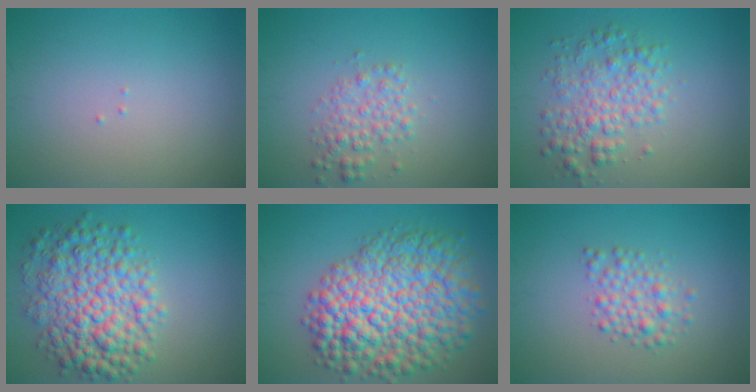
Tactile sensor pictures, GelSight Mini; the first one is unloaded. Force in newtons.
{"total": 2.5, "press": 2.5, "slide": 0.0}
{"total": 4.0, "press": 4.0, "slide": 0.0}
{"total": 7.7, "press": 7.7, "slide": 0.1}
{"total": 11.8, "press": 11.8, "slide": 0.4}
{"total": 2.5, "press": 2.5, "slide": 0.0}